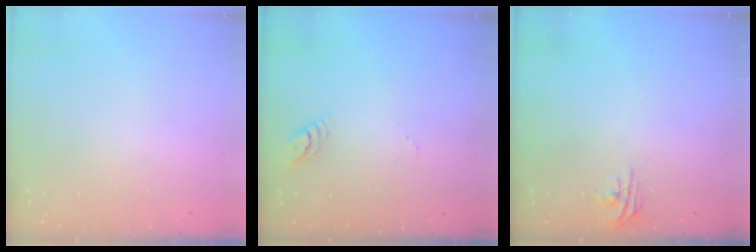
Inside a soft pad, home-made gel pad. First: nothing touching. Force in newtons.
{"total": 3.5, "press": 3.5, "slide": 0.3}
{"total": 4.7, "press": 4.7, "slide": 0.3}